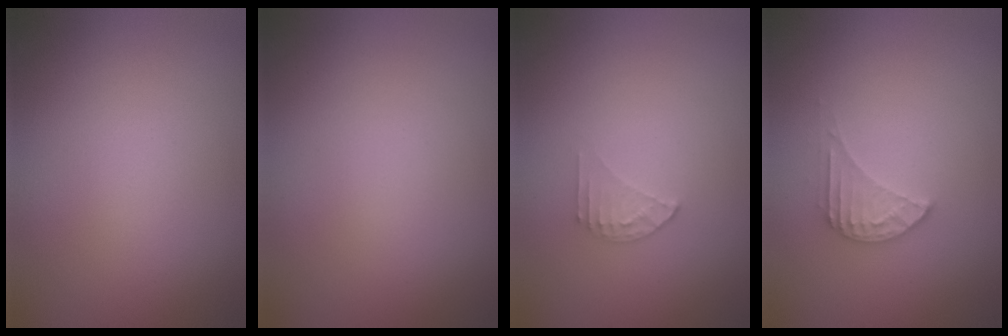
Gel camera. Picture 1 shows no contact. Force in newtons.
{"total": 0.0}
{"total": 1.5, "press": 1.5, "slide": 0.2}
{"total": 2.3, "press": 2.3, "slide": 0.3}